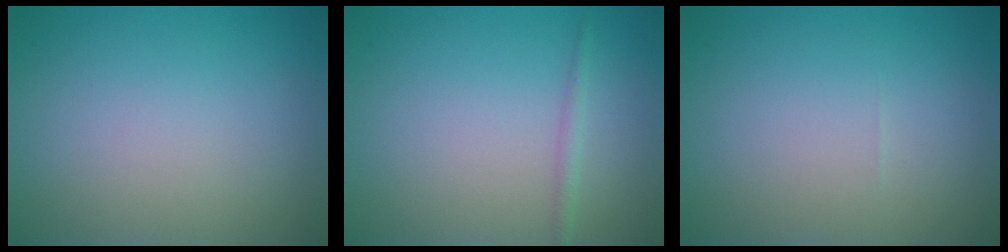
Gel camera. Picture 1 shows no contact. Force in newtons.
{"total": 1.1, "press": 1.1, "slide": 0.1}
{"total": 0.0}